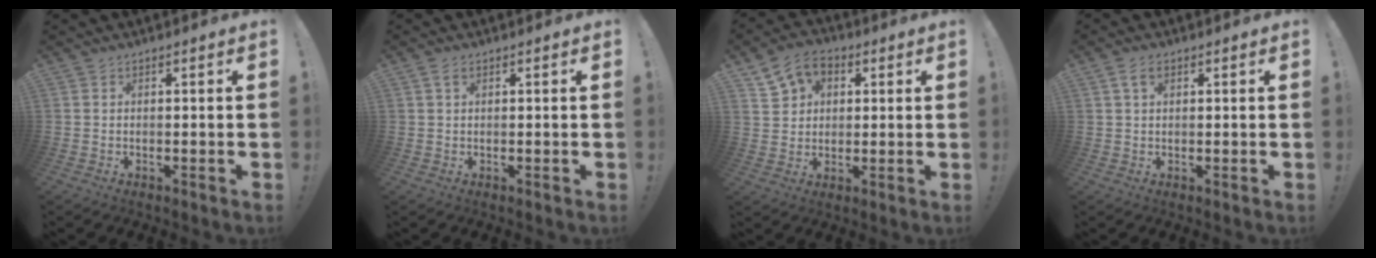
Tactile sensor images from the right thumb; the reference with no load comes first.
{"total": 1.9, "force": [1.0, 1.1, 1.3], "torque": [-0.021, 0.000, 0.017]}
{"total": 9.0, "force": [4.0, 7.4, 3.3], "torque": [-0.056, -0.014, 0.081]}
{"total": 3.6, "force": [1.7, 2.1, 2.4], "torque": [-0.036, -0.001, 0.029]}